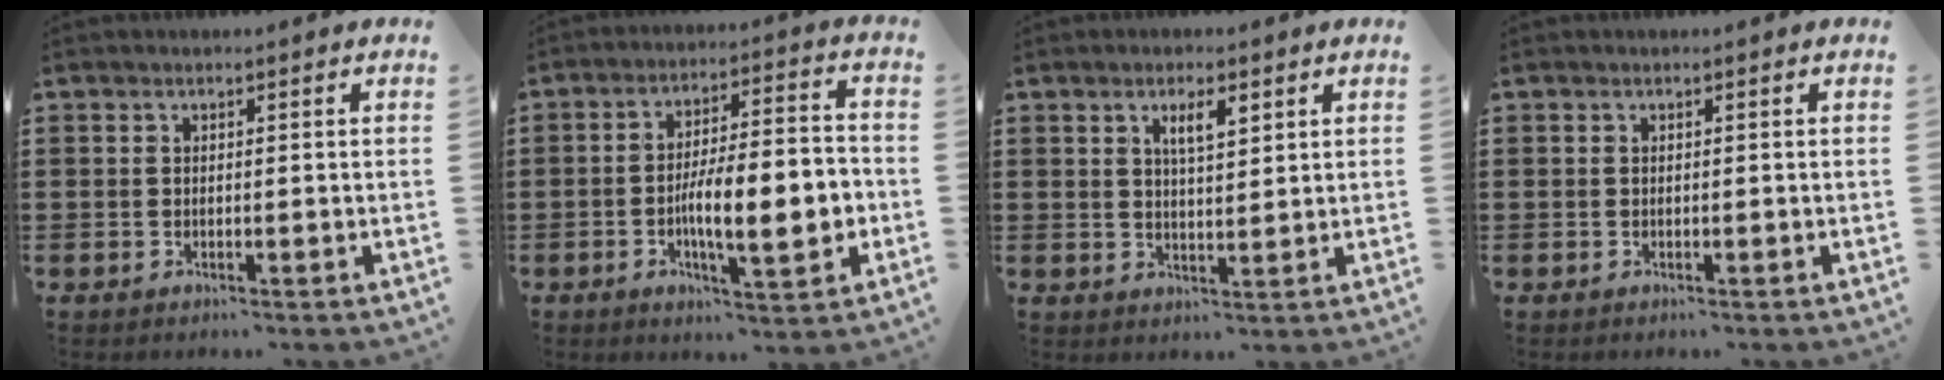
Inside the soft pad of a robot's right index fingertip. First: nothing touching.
{"total": 11.6, "force": [-2.7, 3.7, 10.7], "torque": [-0.169, -0.006, -0.050]}
{"total": 3.6, "force": [1.8, 1.0, 3.0], "torque": [-0.047, -0.001, 0.025]}
{"total": 0.0}